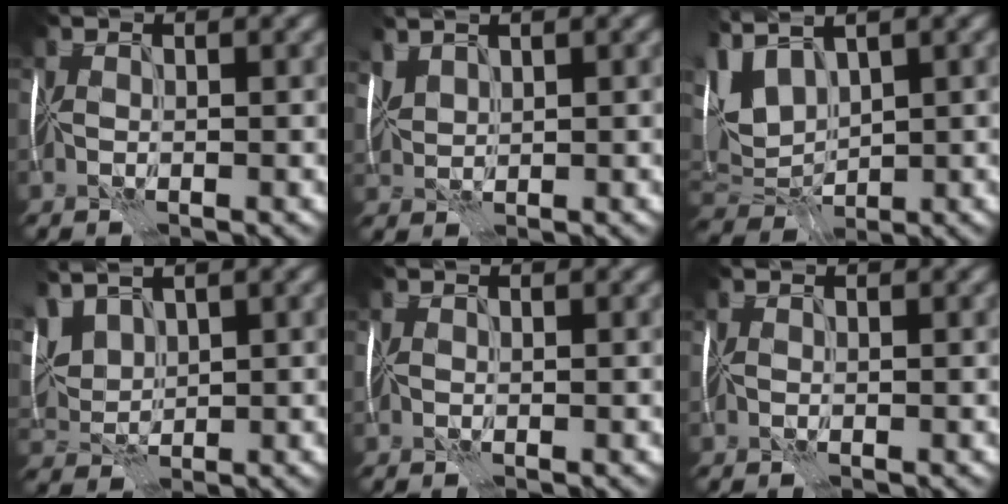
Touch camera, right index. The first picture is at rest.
{"total": 1.7, "force": [1.3, 0.6, 0.9], "torque": [-0.027, 0.008, 0.029]}
{"total": 5.8, "force": [2.1, 3.0, 4.5], "torque": [-0.116, 0.010, 0.038]}
{"total": 5.0, "force": [3.0, 2.3, 3.3], "torque": [-0.090, 0.015, 0.062]}
{"total": 0.0}
{"total": 0.0}